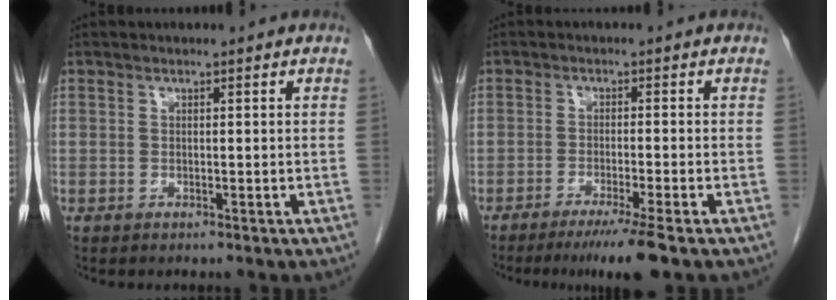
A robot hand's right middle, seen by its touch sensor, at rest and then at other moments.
{"total": 6.4, "force": [-4.6, -1.0, 4.4], "torque": [-0.066, -0.019, -0.078]}